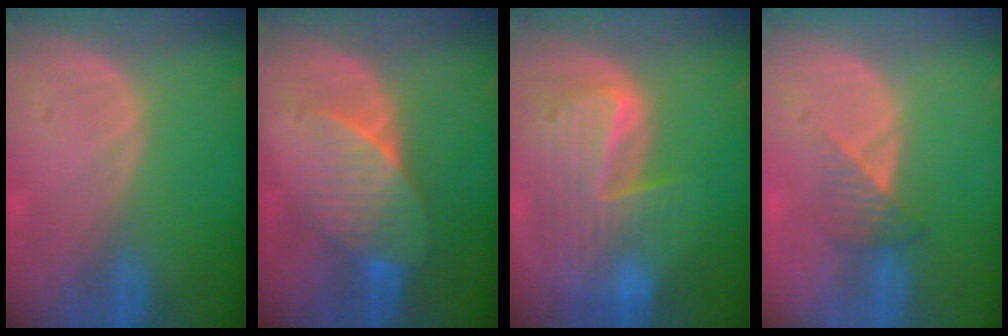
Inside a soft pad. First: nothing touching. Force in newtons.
{"total": 7.3, "press": 6.9, "slide": 2.5}
{"total": 9.8, "press": 8.5, "slide": 4.9}
{"total": 3.4, "press": 3.1, "slide": 1.5}